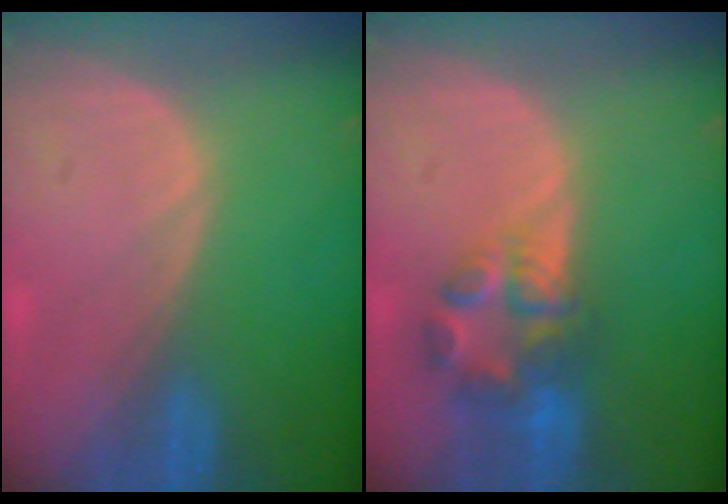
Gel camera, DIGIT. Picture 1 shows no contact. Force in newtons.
{"total": 6.9, "press": 6.0, "slide": 3.4}